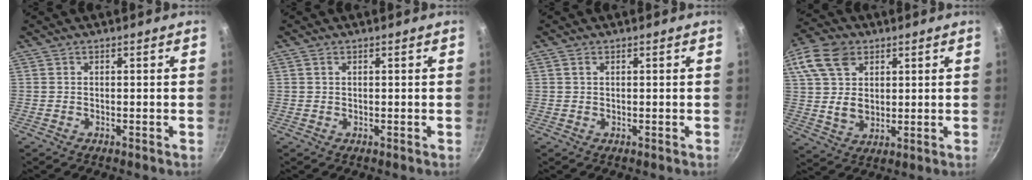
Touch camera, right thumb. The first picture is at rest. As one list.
[{"total": 0.7, "force": [0.4, 0.5, 0.4], "torque": [-0.006, 0.000, 0.006]}, {"total": 1.0, "force": [0.5, 0.6, 0.6], "torque": [-0.010, 0.000, 0.008]}, {"total": 16.3, "force": [6.6, 11.8, 9.2], "torque": [-0.184, 0.002, 0.123]}]